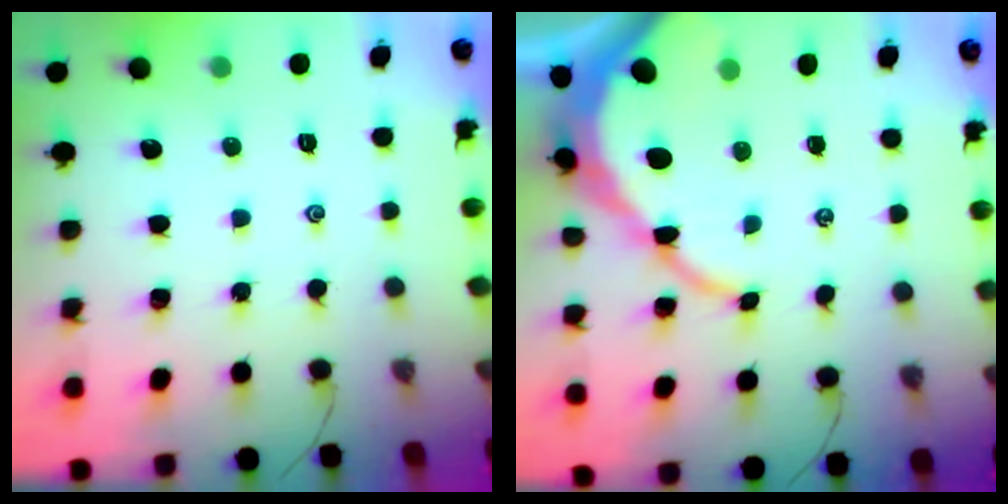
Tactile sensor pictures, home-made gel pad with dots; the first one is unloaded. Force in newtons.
{"total": 11.7, "press": 11.6, "slide": 1.4}